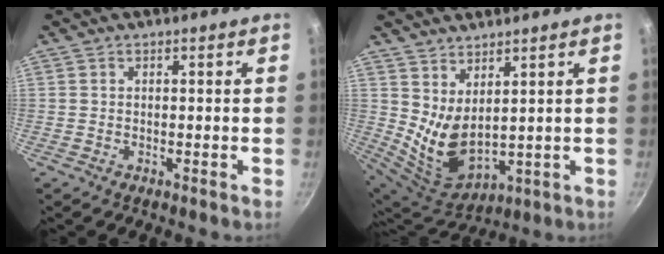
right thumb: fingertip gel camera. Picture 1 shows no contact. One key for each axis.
{"total": 9.1, "fx": 3.9, "fy": 4.5, "fz": 6.9, "tx": -0.111, "ty": -0.051, "tz": 0.093}